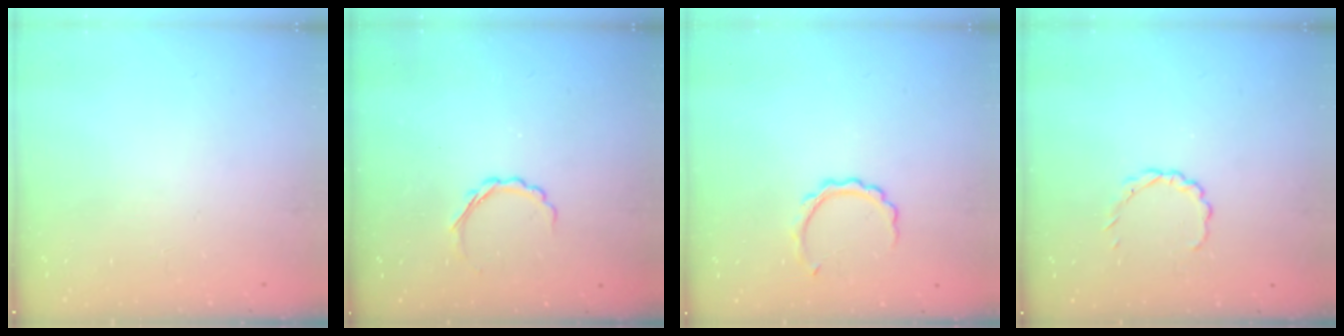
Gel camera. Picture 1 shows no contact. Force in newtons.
{"total": 4.4, "press": 4.2, "slide": 1.1}
{"total": 4.8, "press": 4.8, "slide": 0.2}
{"total": 2.8, "press": 2.7, "slide": 0.9}